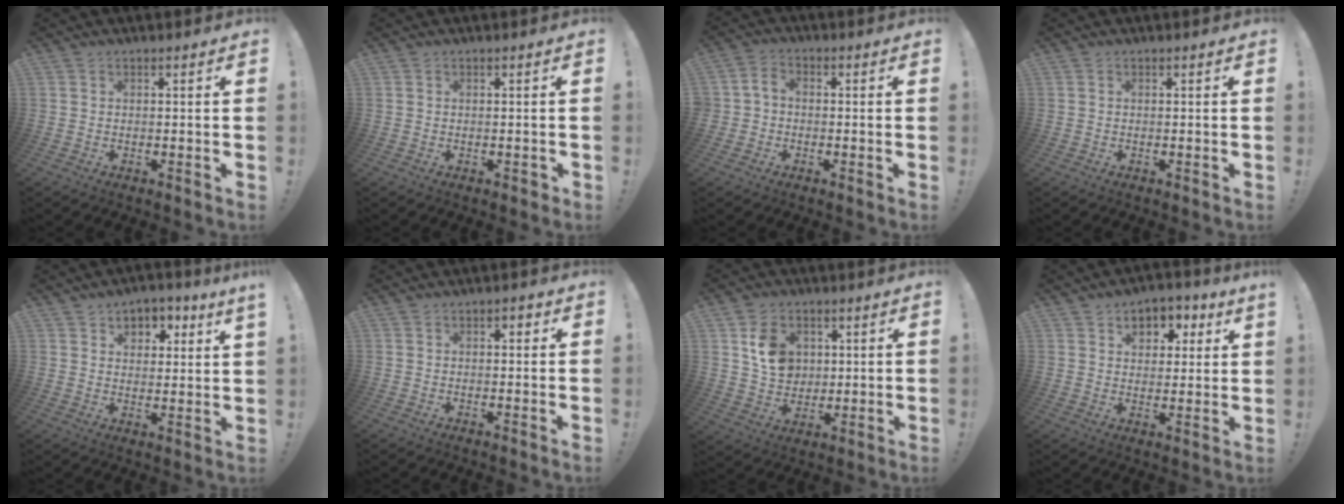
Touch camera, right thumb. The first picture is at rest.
{"total": 1.0, "force": [-0.3, 0.7, 0.6], "torque": [-0.016, 0.006, -0.004]}
{"total": 3.6, "force": [-1.4, 2.9, 1.6], "torque": [-0.038, 0.013, -0.026]}
{"total": 0.0}
{"total": 5.8, "force": [3.9, 2.8, 3.1], "torque": [-0.042, -0.019, 0.068]}
{"total": 1.4, "force": [0.1, 1.0, 0.9], "torque": [-0.017, 0.005, -0.001]}
{"total": 10.4, "force": [3.3, 8.7, 4.8], "torque": [-0.062, -0.005, 0.068]}
{"total": 7.5, "force": [4.3, 4.6, 4.0], "torque": [-0.054, -0.019, 0.076]}